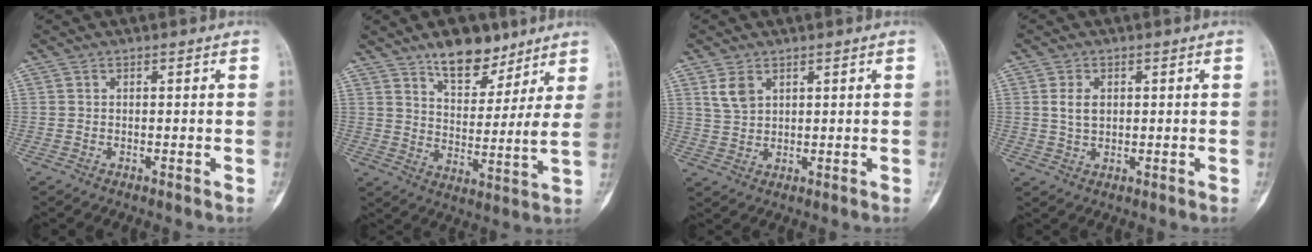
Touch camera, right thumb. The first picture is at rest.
{"total": 12.2, "force": [8.6, 5.1, 7.0], "torque": [-0.076, -0.061, 0.140]}
{"total": 4.2, "force": [2.1, 2.6, 2.5], "torque": [-0.046, -0.006, 0.051]}
{"total": 3.6, "force": [0.8, 2.4, 2.6], "torque": [-0.041, -0.003, 0.018]}